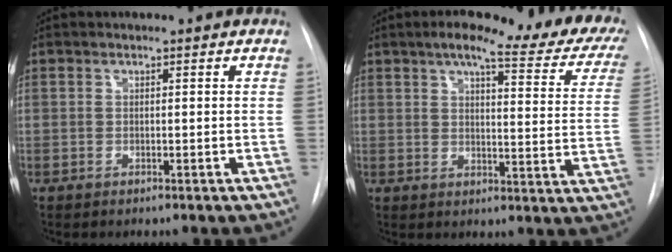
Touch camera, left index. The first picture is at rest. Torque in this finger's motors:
{"motor_torque": [0.94, -1.20, -0.08, 0.02]}